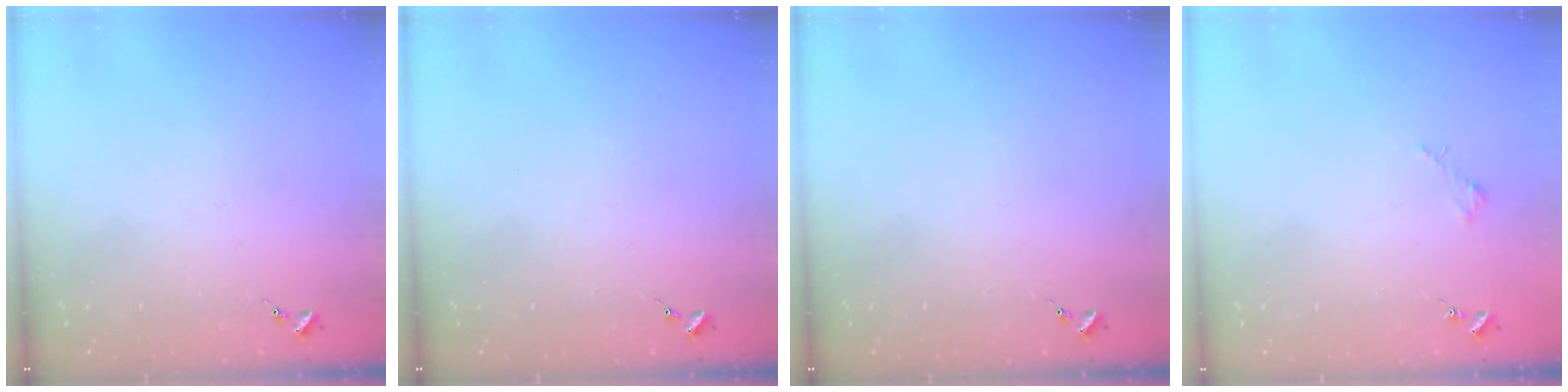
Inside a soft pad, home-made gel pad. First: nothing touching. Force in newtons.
{"total": 0.0}
{"total": 0.0}
{"total": 1.8, "press": 1.8, "slide": 0.2}